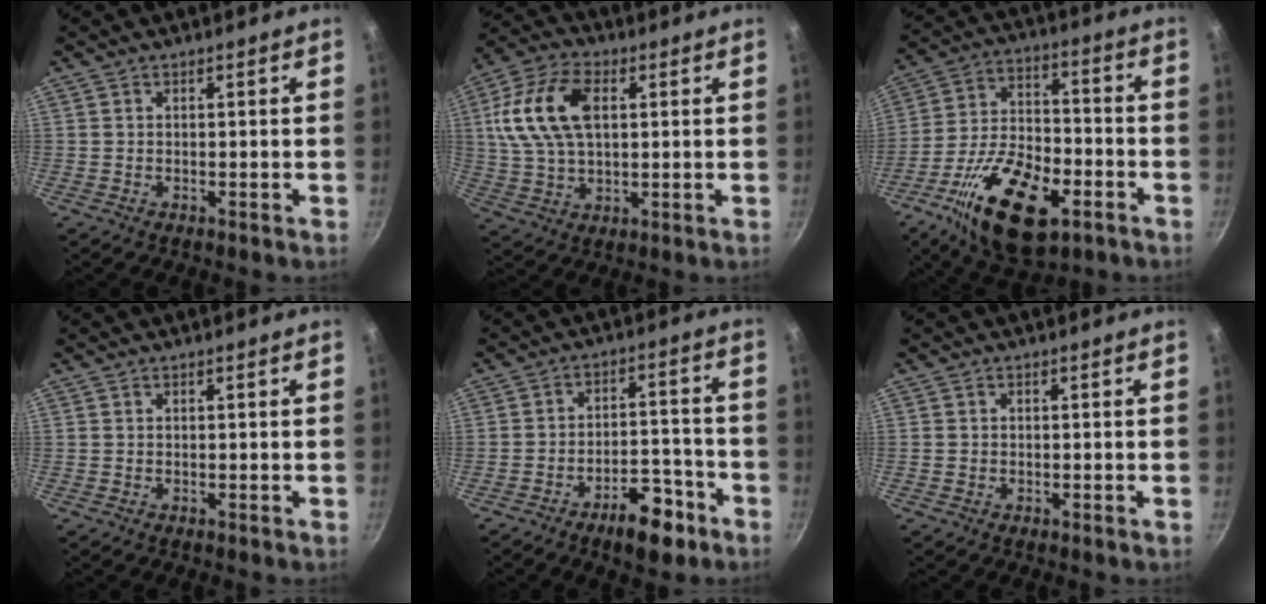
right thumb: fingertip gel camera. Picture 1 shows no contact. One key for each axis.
{"total": 15.2, "fx": 3.3, "fy": 9.0, "fz": 11.8, "tx": -0.220, "ty": 0.011, "tz": 0.055}
{"total": 21.2, "fx": -9.4, "fy": 10.7, "fz": 15.7, "tx": -0.258, "ty": 0.030, "tz": -0.164}
{"total": 0.0}
{"total": 10.3, "fx": -6.4, "fy": 4.7, "fz": 6.5, "tx": -0.070, "ty": 0.056, "tz": -0.087}
{"total": 0.8, "fx": -0.2, "fy": 0.7, "fz": 0.3, "tx": -0.004, "ty": 0.001, "tz": -0.005}